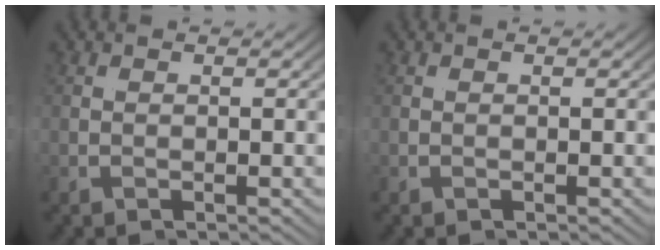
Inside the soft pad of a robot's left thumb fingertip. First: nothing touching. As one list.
[{"total": 0.0}]